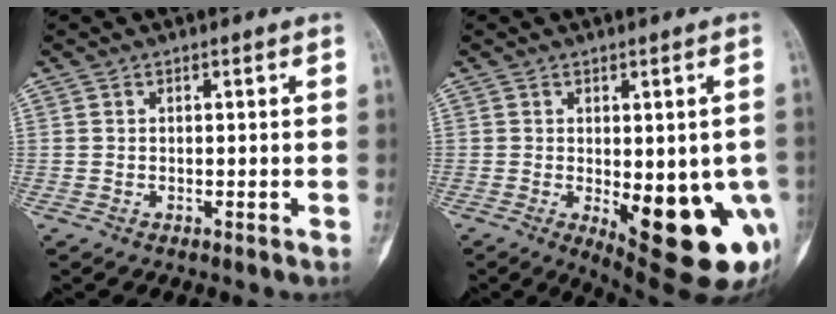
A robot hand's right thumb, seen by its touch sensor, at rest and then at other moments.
{"total": 17.4, "force": [-5.0, 6.8, 15.2], "torque": [-0.130, -0.009, -0.042]}